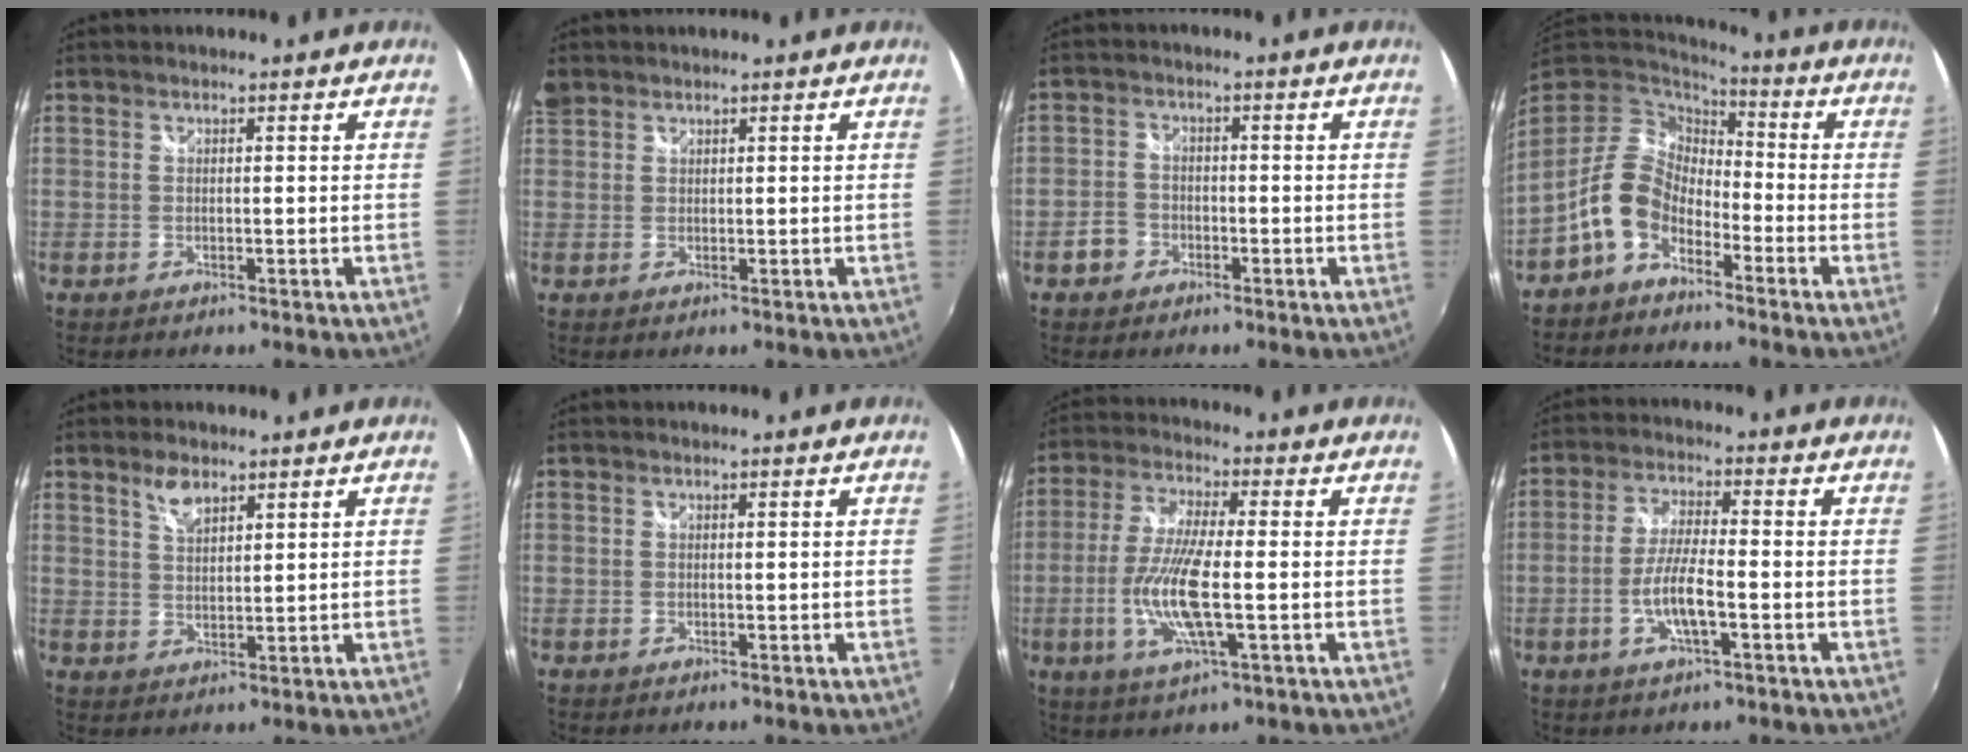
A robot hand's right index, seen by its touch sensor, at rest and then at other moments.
{"total": 3.6, "force": [2.0, 2.7, 1.3], "torque": [-0.024, 0.010, 0.039]}
{"total": 3.6, "force": [-2.0, 2.9, 0.7], "torque": [-0.020, 0.011, -0.036]}
{"total": 10.1, "force": [-5.5, 6.3, 5.6], "torque": [-0.109, 0.020, -0.110]}
{"total": 4.0, "force": [2.8, 1.6, 2.4], "torque": [-0.041, 0.002, 0.052]}
{"total": 0.0}
{"total": 12.5, "force": [-2.3, 2.7, 12.0], "torque": [-0.245, -0.011, -0.046]}
{"total": 7.1, "force": [-2.5, 1.3, 6.6], "torque": [-0.133, -0.002, -0.048]}